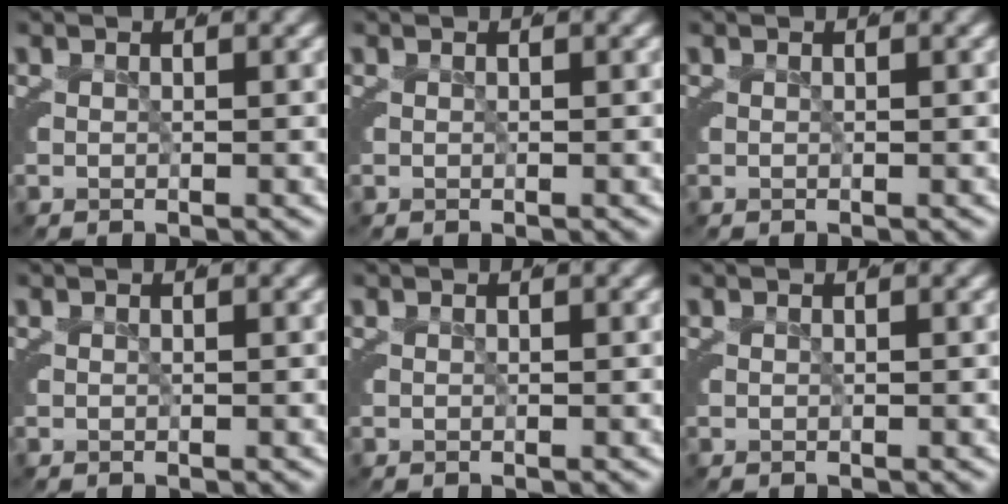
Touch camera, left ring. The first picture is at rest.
{"total": 0.0}
{"total": 0.0}
{"total": 0.0}
{"total": 0.0}
{"total": 0.0}